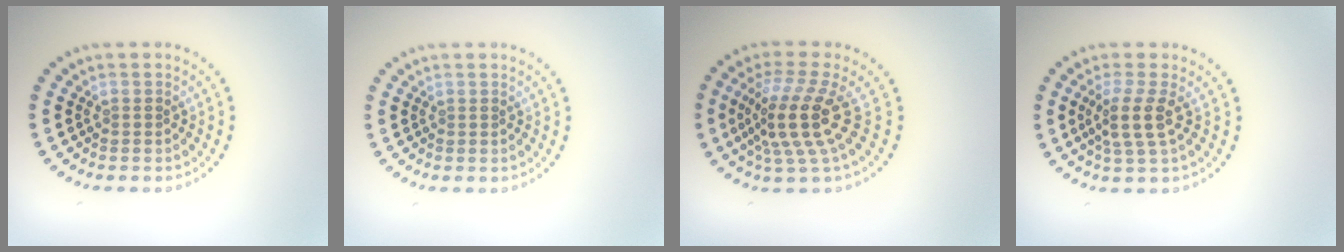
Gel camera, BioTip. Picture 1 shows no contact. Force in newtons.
{"total": 0.0}
{"total": 5.1, "press": 3.7, "slide": 3.4}
{"total": 2.9, "press": 2.4, "slide": 1.7}